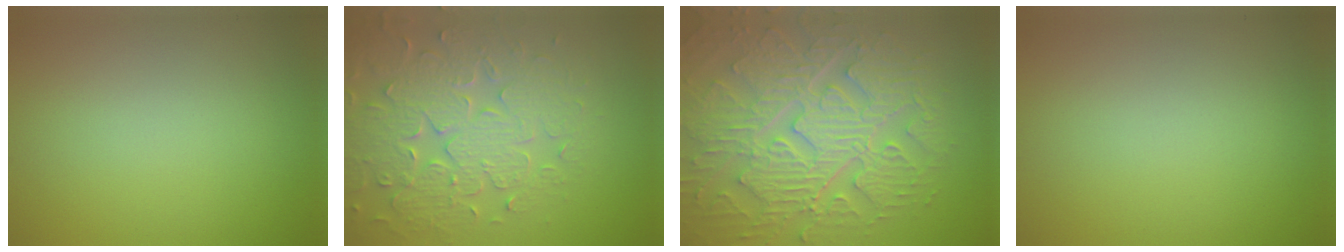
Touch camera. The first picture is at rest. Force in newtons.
{"total": 7.1, "press": 5.8, "slide": 4.1}
{"total": 9.3, "press": 6.9, "slide": 6.3}
{"total": 0.0}